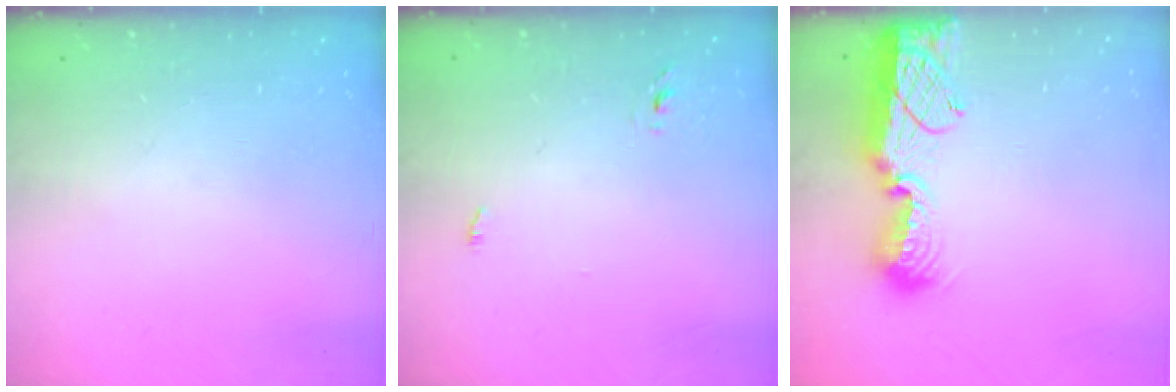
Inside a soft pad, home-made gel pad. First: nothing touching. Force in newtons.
{"total": 2.7, "press": 2.6, "slide": 0.8}
{"total": 13.4, "press": 13.3, "slide": 0.6}